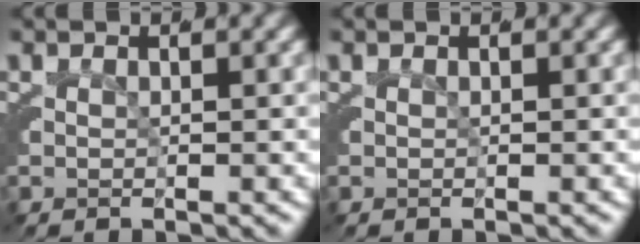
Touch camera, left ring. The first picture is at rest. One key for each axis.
{"total": 0.0}